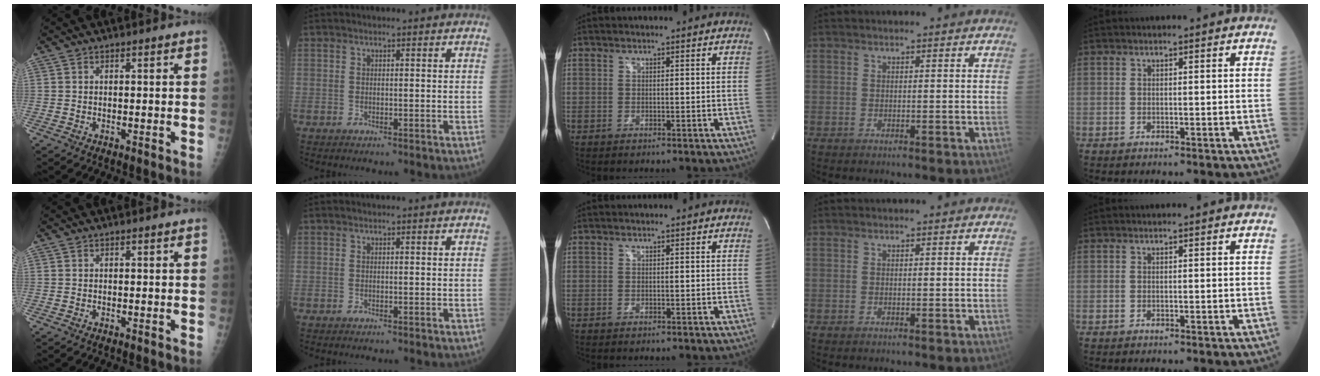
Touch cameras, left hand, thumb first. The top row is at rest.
{}